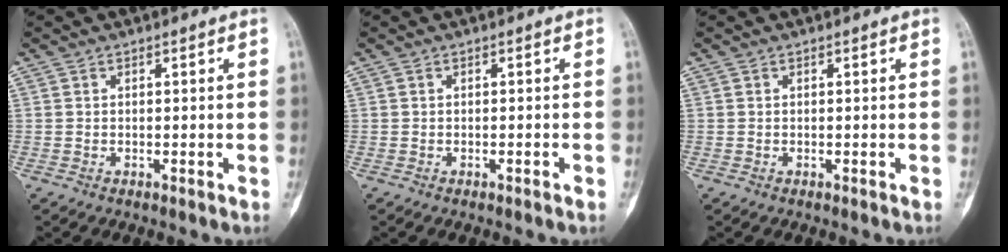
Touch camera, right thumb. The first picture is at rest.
{"total": 0.8, "force": [-0.5, 0.0, 0.6], "torque": [-0.015, 0.000, -0.003]}
{"total": 0.0}